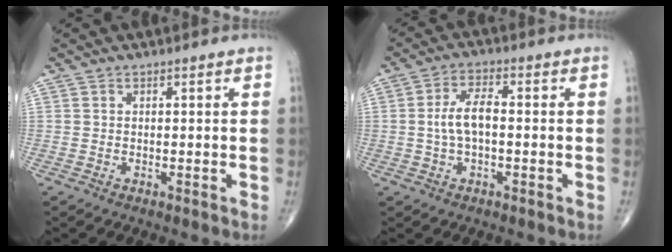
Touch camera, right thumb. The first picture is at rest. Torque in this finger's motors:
{"motor_torque": [-0.11, -0.11, 0.45, -0.18, 0.11]}